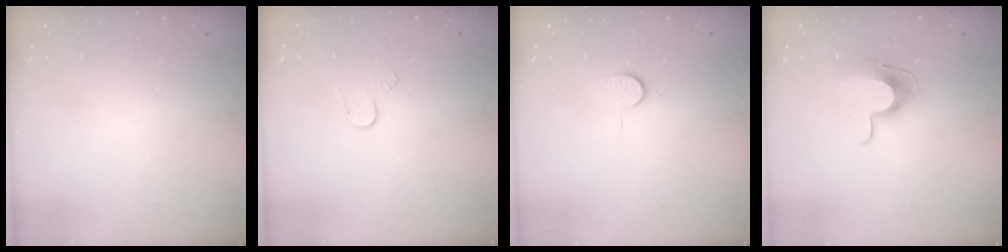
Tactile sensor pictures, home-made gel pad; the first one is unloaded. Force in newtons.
{"total": 4.9, "press": 4.9, "slide": 0.5}
{"total": 6.4, "press": 6.4, "slide": 0.4}
{"total": 9.8, "press": 9.8, "slide": 0.2}